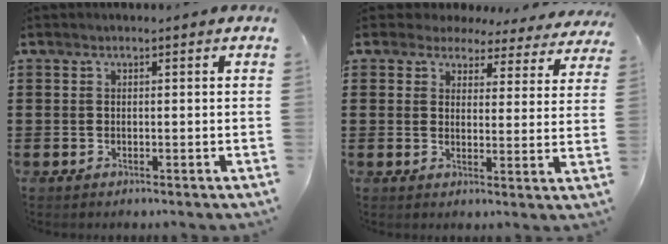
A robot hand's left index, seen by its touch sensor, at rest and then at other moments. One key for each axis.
{"total": 3.7, "fx": 3.4, "fy": 1.4, "fz": 0.6, "tx": -0.031, "ty": -0.014, "tz": 0.059}